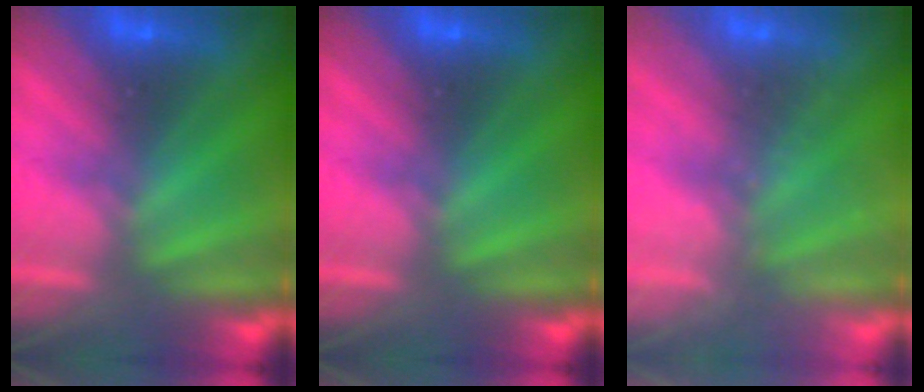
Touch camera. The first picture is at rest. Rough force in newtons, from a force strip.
{"total": 0.0}
{"total": 1.8}